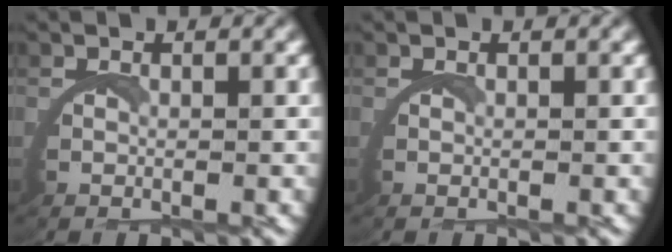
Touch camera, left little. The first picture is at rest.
{"total": 0.0}